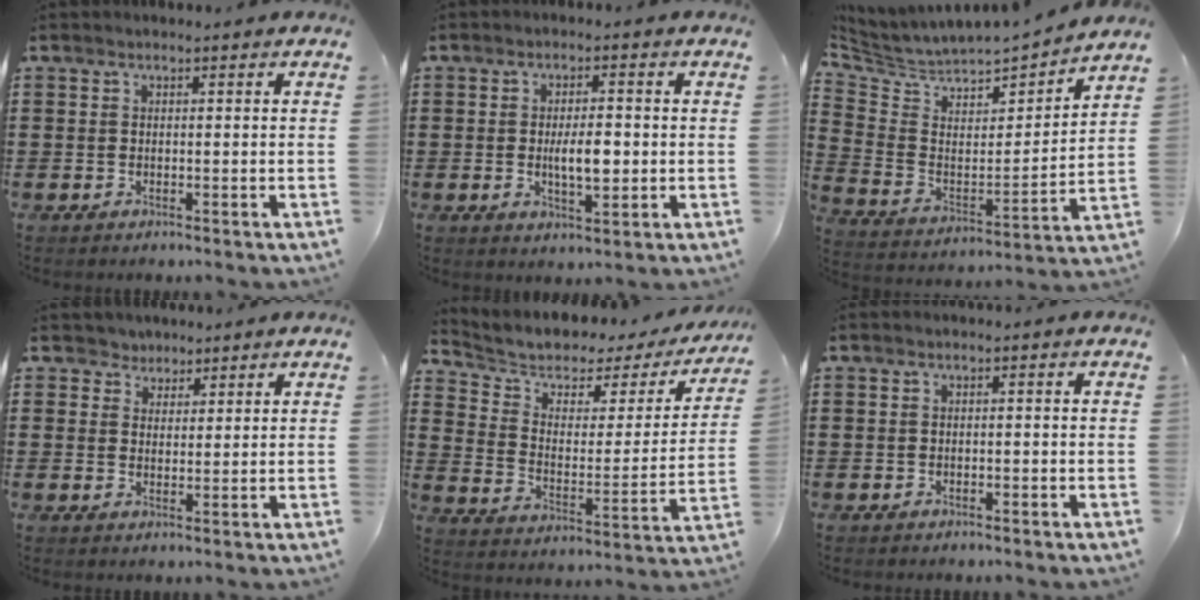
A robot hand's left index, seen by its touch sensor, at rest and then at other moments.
{"total": 5.0, "force": [-0.3, 1.9, 4.6], "torque": [-0.068, -0.004, -0.010]}
{"total": 3.4, "force": [3.0, 1.5, 0.0], "torque": [-0.031, -0.041, 0.044]}
{"total": 2.7, "force": [1.9, 1.9, -0.1], "torque": [-0.011, 0.010, 0.034]}
{"total": 4.2, "force": [3.0, 2.4, 1.6], "torque": [-0.057, -0.025, 0.044]}
{"total": 0.8, "force": [-0.7, 0.2, 0.2], "torque": [-0.009, -0.003, -0.014]}